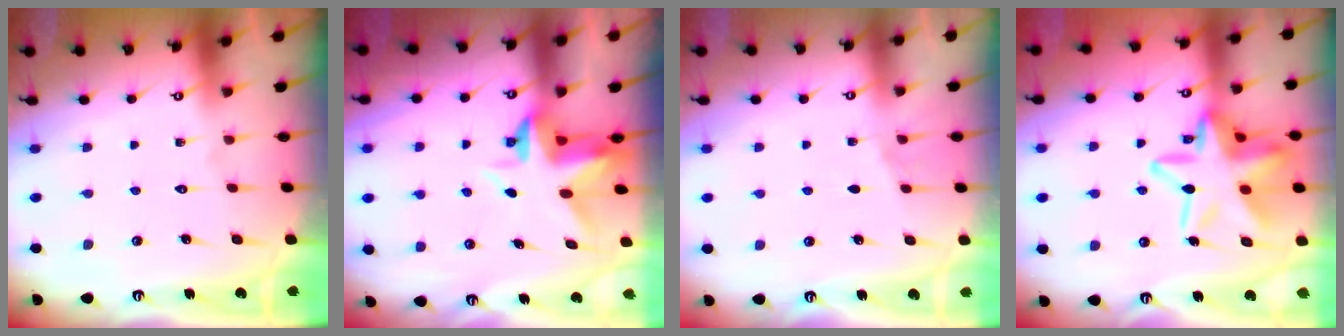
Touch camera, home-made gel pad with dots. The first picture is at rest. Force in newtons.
{"total": 3.8, "press": 3.8, "slide": 0.5}
{"total": 1.8, "press": 1.3, "slide": 1.2}
{"total": 19.6, "press": 19.5, "slide": 1.6}